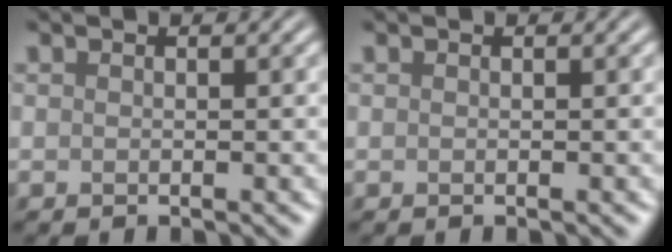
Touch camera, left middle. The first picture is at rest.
{"total": 0.0}